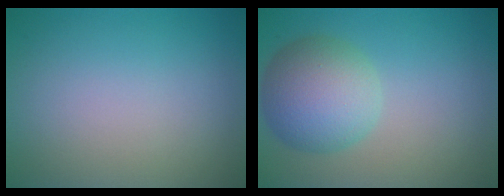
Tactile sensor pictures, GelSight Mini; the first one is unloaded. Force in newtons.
{"total": 6.0, "press": 6.0, "slide": 0.2}